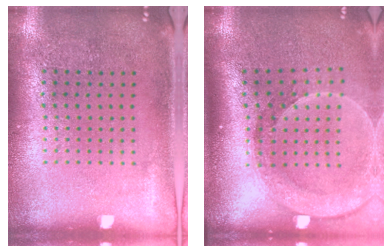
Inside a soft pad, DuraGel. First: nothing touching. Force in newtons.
{"total": 2.6, "press": 2.0, "slide": 1.7}